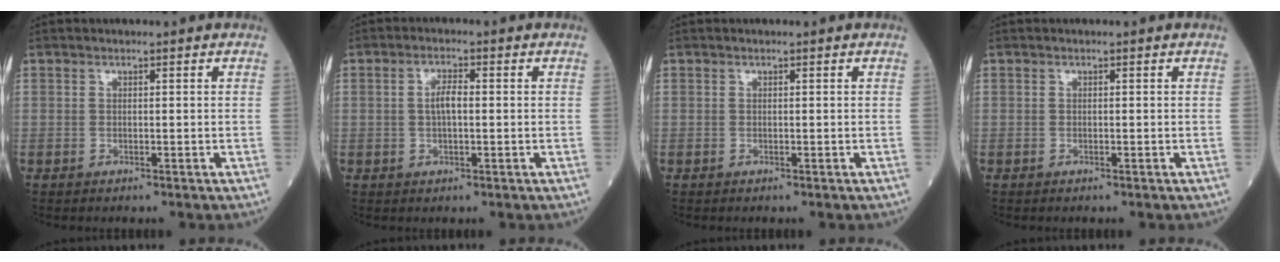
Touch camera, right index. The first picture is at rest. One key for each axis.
{"total": 3.0, "fx": 0.1, "fy": 0.9, "fz": 2.9, "tx": -0.057, "ty": 0.006, "tz": 0.002}
{"total": 0.0}
{"total": 0.0}